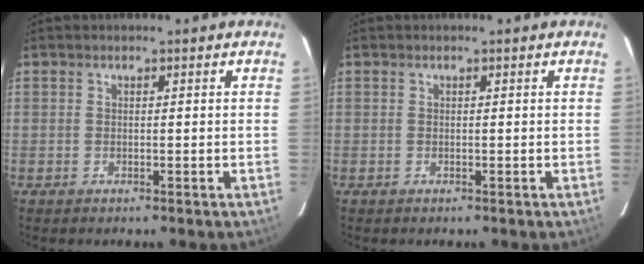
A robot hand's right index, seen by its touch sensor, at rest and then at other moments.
{"total": 0.0}